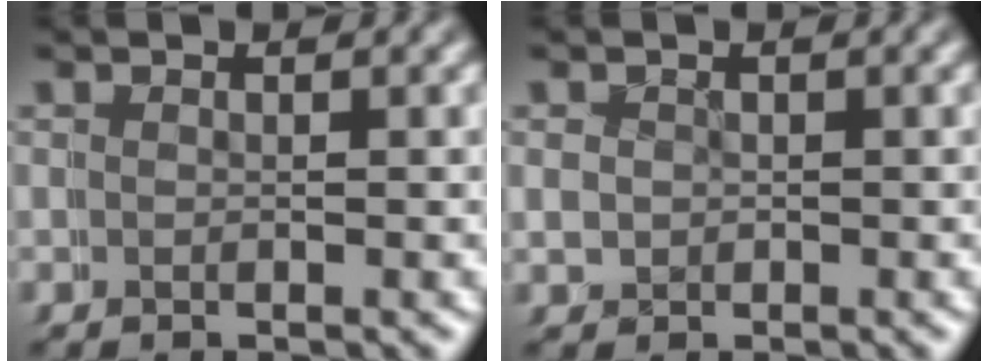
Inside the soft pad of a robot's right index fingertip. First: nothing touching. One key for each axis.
{"total": 1.2, "fx": 0.7, "fy": 0.7, "fz": -0.7, "tx": -0.002, "ty": -0.014, "tz": 0.016}